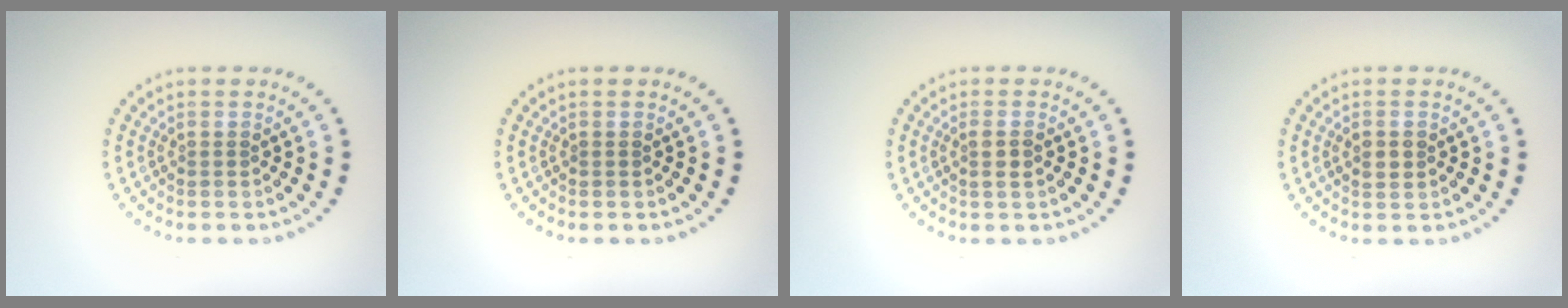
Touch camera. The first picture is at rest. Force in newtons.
{"total": 0.0}
{"total": 1.4, "press": 1.2, "slide": 0.7}
{"total": 1.4, "press": 1.4, "slide": 0.2}